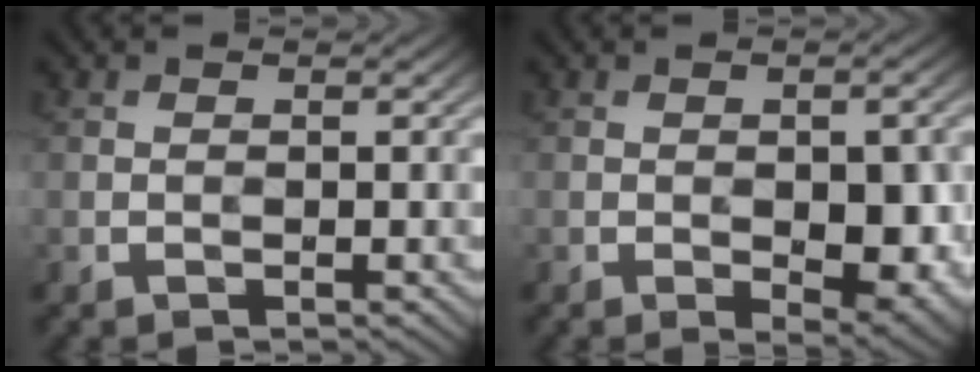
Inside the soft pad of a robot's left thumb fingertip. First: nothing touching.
{"total": 7.6, "force": [-1.3, 3.4, 6.7], "torque": [-0.091, -0.010, -0.009]}